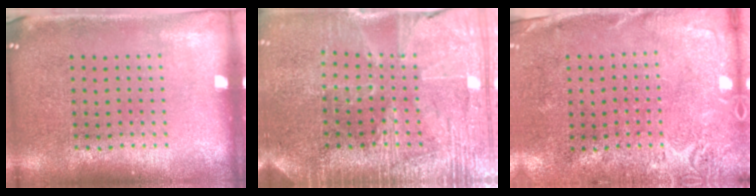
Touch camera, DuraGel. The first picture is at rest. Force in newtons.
{"total": 3.5, "press": 3.3, "slide": 1.2}
{"total": 2.8, "press": 2.3, "slide": 1.6}